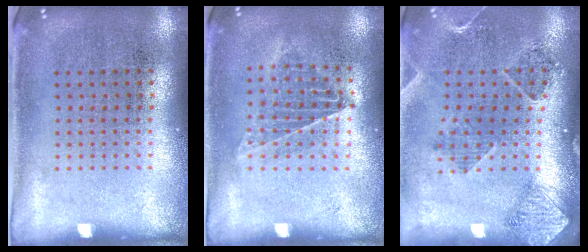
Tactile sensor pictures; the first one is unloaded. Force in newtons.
{"total": 1.0, "press": 1.0, "slide": 0.1}
{"total": 1.6, "press": 1.5, "slide": 0.4}